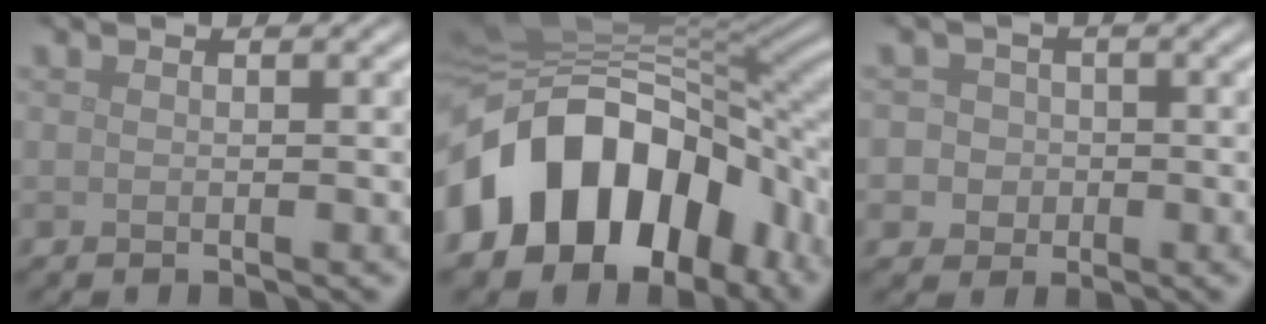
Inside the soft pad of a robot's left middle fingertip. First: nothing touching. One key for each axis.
{"total": 14.8, "fx": -5.1, "fy": 10.5, "fz": 9.1, "tx": -0.146, "ty": 0.008, "tz": -0.097}
{"total": 5.5, "fx": -1.0, "fy": 5.2, "fz": 1.4, "tx": -0.014, "ty": 0.017, "tz": -0.044}